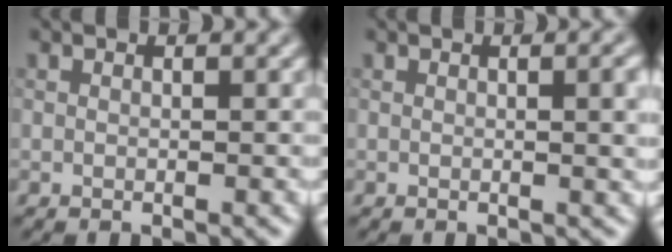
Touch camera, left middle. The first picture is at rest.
{"total": 3.0, "force": [0.4, 0.9, 2.8], "torque": [-0.031, 0.003, 0.002]}